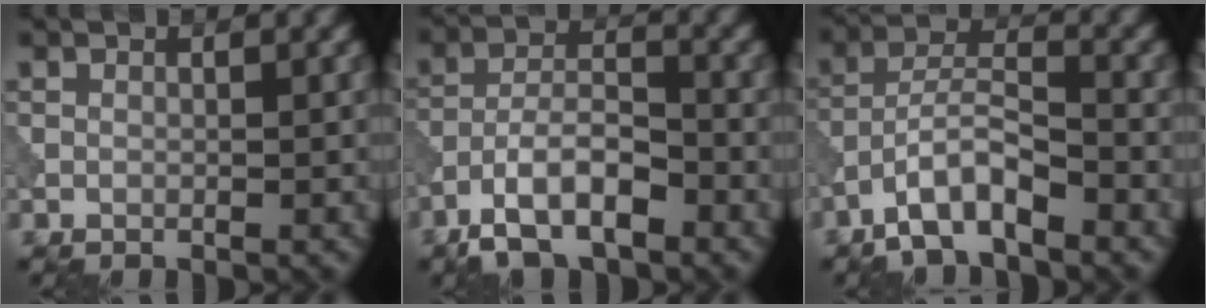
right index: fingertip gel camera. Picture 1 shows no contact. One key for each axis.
{"total": 6.4, "fx": -4.0, "fy": 2.5, "fz": 4.2, "tx": -0.074, "ty": 0.004, "tz": -0.081}
{"total": 4.9, "fx": -3.3, "fy": 1.4, "fz": 3.4, "tx": -0.059, "ty": 0.012, "tz": -0.068}